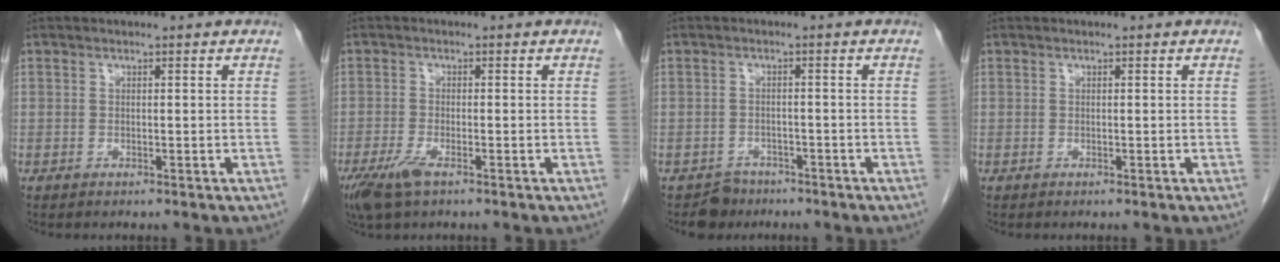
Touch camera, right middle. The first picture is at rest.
{"total": 4.4, "force": [-2.7, 1.1, 3.3], "torque": [-0.077, -0.012, -0.049]}
{"total": 2.8, "force": [-2.2, 1.7, -0.4], "torque": [0.002, 0.007, -0.033]}
{"total": 0.0}